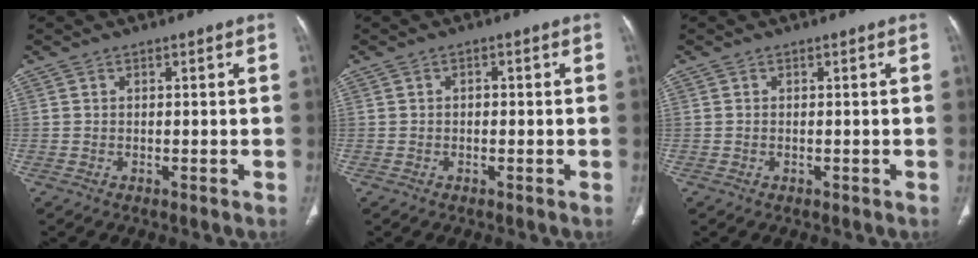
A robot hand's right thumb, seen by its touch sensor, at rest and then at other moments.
{"total": 1.0, "force": [-0.1, 0.8, 0.6], "torque": [-0.001, 0.005, -0.005]}
{"total": 0.0}